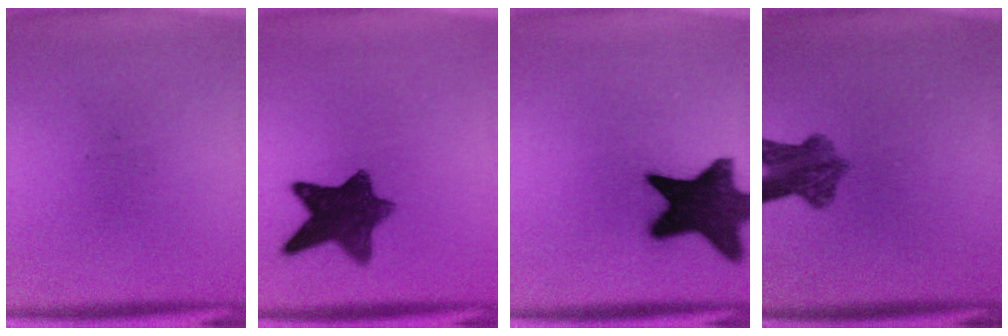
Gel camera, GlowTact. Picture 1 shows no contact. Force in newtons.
{"total": 9.8}
{"total": 17.7}
{"total": 6.8}